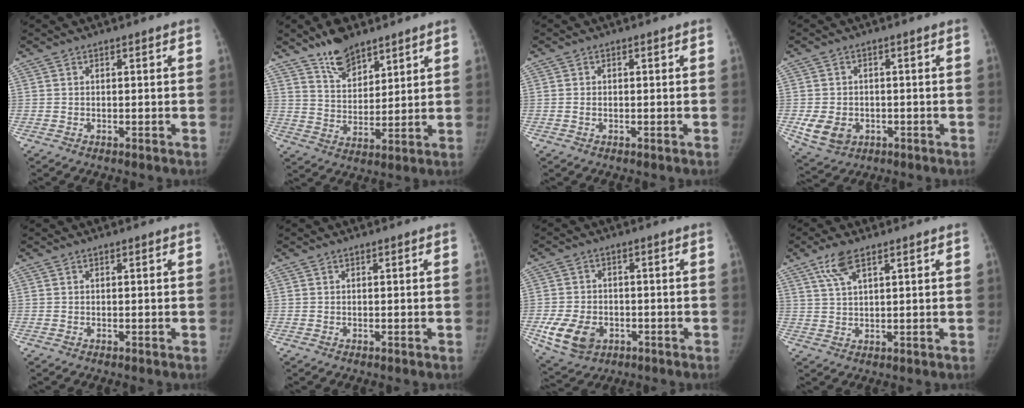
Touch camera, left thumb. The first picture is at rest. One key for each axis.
{"total": 9.6, "fx": 7.4, "fy": 4.3, "fz": 4.2, "tx": -0.045, "ty": -0.051, "tz": 0.138}
{"total": 0.7, "fx": -0.1, "fy": 0.5, "fz": 0.5, "tx": -0.009, "ty": 0.000, "tz": -0.003}
{"total": 6.4, "fx": -1.6, "fy": 5.2, "fz": 3.5, "tx": -0.054, "ty": -0.001, "tz": -0.014}
{"total": 0.0}
{"total": 0.0}
{"total": 9.1, "fx": -3.0, "fy": 6.8, "fz": 5.3, "tx": -0.092, "ty": 0.004, "tz": -0.041}
{"total": 5.1, "fx": 3.1, "fy": 1.8, "fz": 3.6, "tx": -0.074, "ty": -0.003, "tz": 0.066}